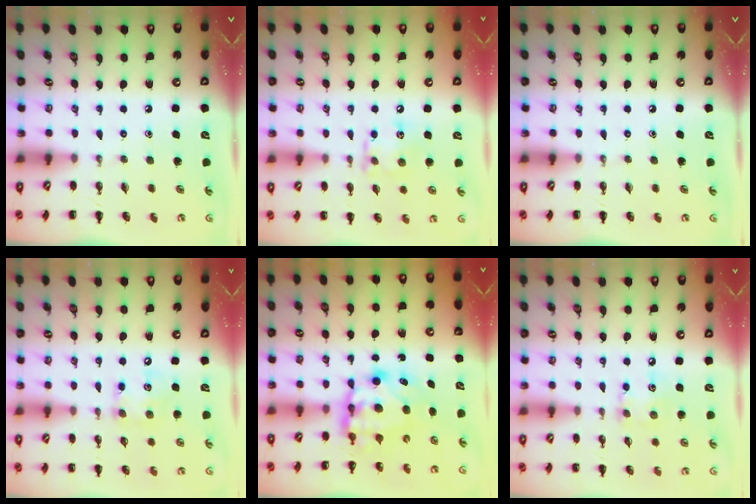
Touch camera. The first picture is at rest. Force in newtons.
{"total": 9.5, "press": 9.5, "slide": 0.7}
{"total": 0.0}
{"total": 7.5, "press": 7.4, "slide": 0.9}
{"total": 6.7, "press": 6.5, "slide": 1.3}
{"total": 6.2, "press": 6.2, "slide": 0.8}